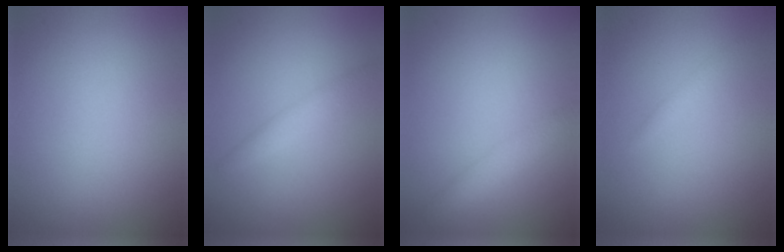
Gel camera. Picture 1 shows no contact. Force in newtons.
{"total": 1.8, "press": 1.8, "slide": 0.1}
{"total": 2.3, "press": 2.3, "slide": 0.0}
{"total": 0.6, "press": 0.6, "slide": 0.0}